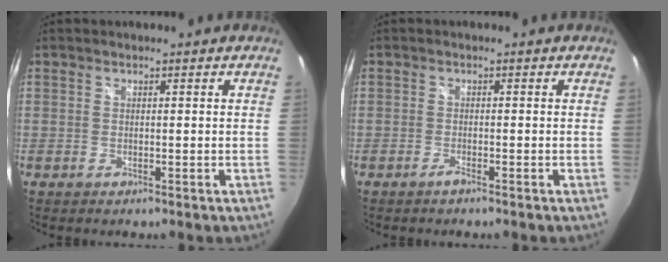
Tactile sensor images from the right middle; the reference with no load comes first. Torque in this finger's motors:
{"motor_torque": [0.32, -0.41, -0.01, 0.00]}